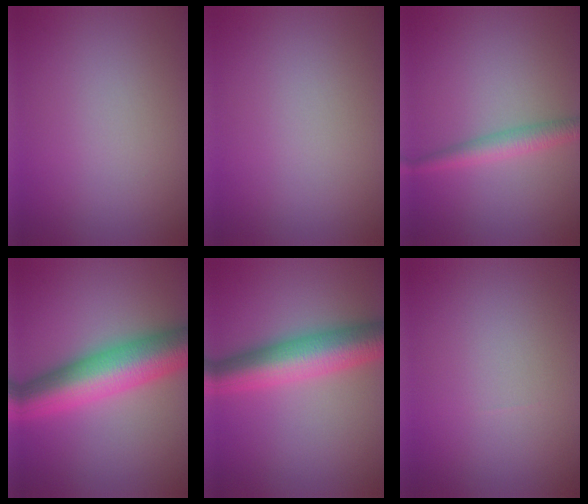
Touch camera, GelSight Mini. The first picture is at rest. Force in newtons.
{"total": 0.0}
{"total": 2.5, "press": 2.5, "slide": 0.1}
{"total": 9.5, "press": 9.5, "slide": 0.2}
{"total": 7.6, "press": 7.6, "slide": 0.0}
{"total": 0.0}